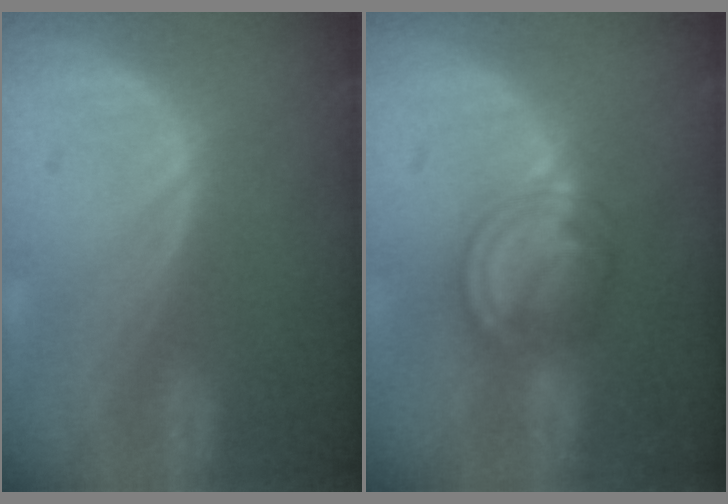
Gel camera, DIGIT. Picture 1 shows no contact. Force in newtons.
{"total": 7.0, "press": 6.3, "slide": 3.1}